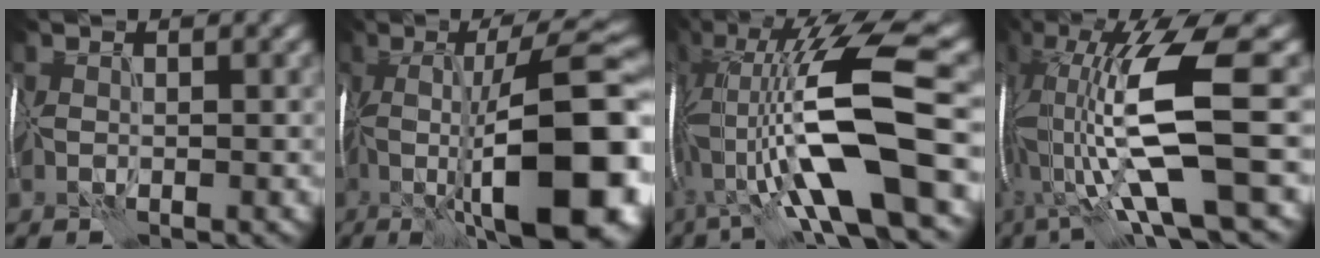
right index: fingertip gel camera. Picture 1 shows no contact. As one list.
[{"total": 16.4, "force": [-3.0, 4.3, 15.5], "torque": [-0.219, 0.021, -0.043]}, {"total": 14.0, "force": [-3.0, 3.0, 13.4], "torque": [-0.245, 0.020, -0.052]}, {"total": 13.5, "force": [-1.2, 2.9, 13.1], "torque": [-0.251, 0.003, -0.016]}]